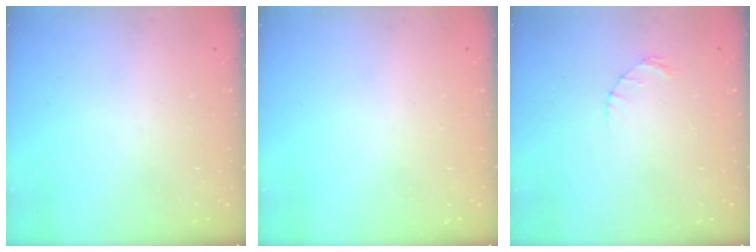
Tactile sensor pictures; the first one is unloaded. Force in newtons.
{"total": 0.0}
{"total": 1.4, "press": 1.4, "slide": 0.2}